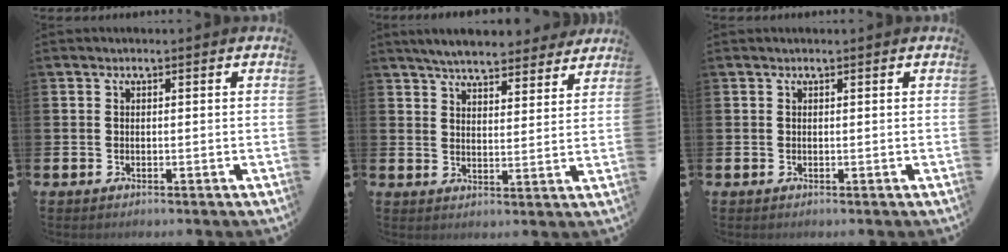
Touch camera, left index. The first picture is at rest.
{"total": 6.2, "force": [6.0, 0.9, 1.2], "torque": [-0.041, -0.031, 0.107]}
{"total": 0.0}